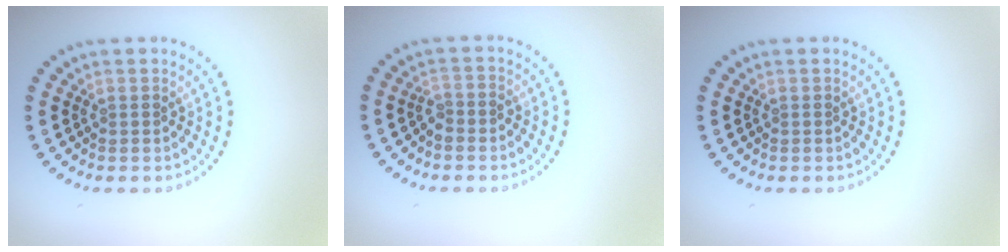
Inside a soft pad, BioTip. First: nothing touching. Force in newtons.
{"total": 1.3, "press": 1.1, "slide": 0.7}
{"total": 0.0}